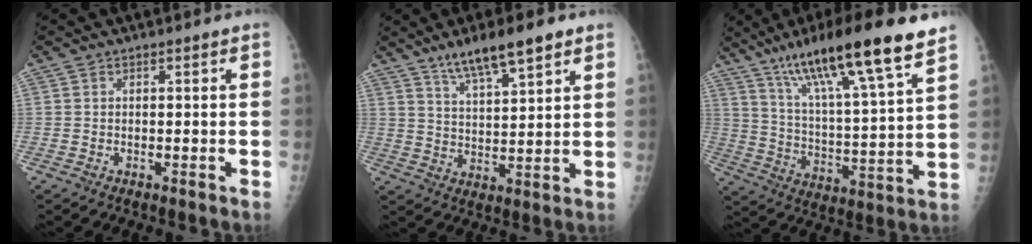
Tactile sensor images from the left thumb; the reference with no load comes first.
{"total": 10.5, "force": [7.2, 2.2, 7.3], "torque": [-0.114, -0.029, 0.126]}
{"total": 21.5, "force": [14.1, 2.5, 16.0], "torque": [-0.256, -0.043, 0.239]}